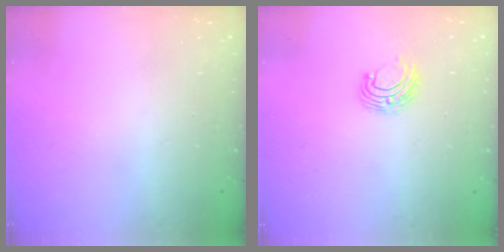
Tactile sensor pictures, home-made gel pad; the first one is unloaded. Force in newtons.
{"total": 6.3, "press": 6.3, "slide": 0.5}